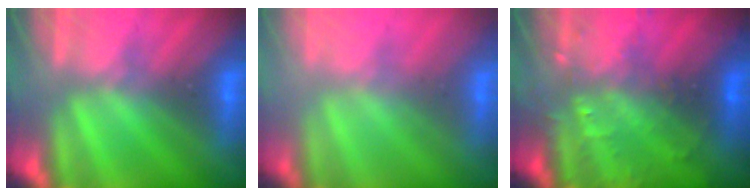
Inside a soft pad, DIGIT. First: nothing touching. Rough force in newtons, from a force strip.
{"total": 2.5}
{"total": 7.0}